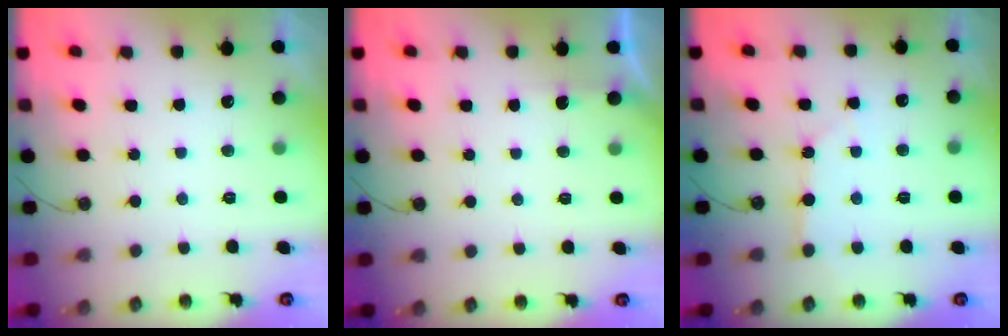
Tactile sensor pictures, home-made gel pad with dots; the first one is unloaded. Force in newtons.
{"total": 1.5, "press": 1.4, "slide": 0.3}
{"total": 3.3, "press": 3.3, "slide": 0.4}